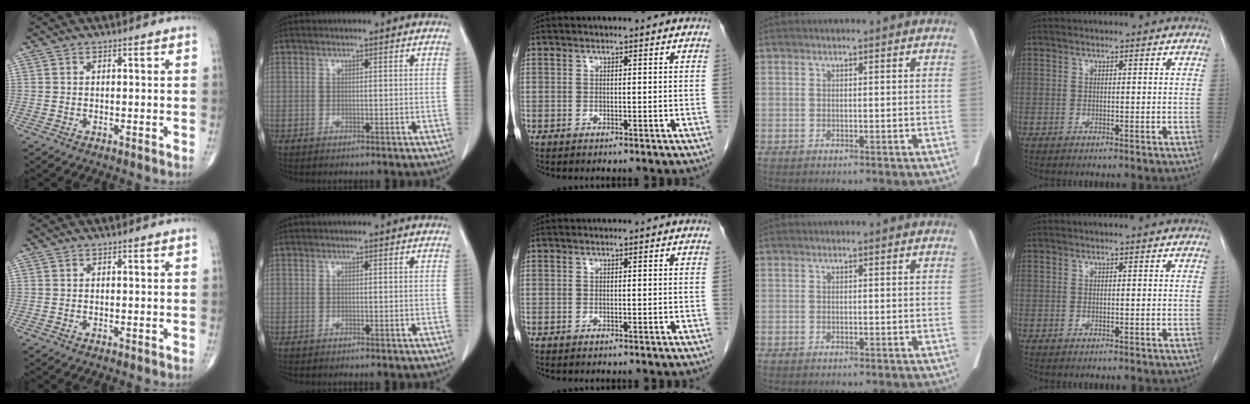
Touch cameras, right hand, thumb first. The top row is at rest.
{}